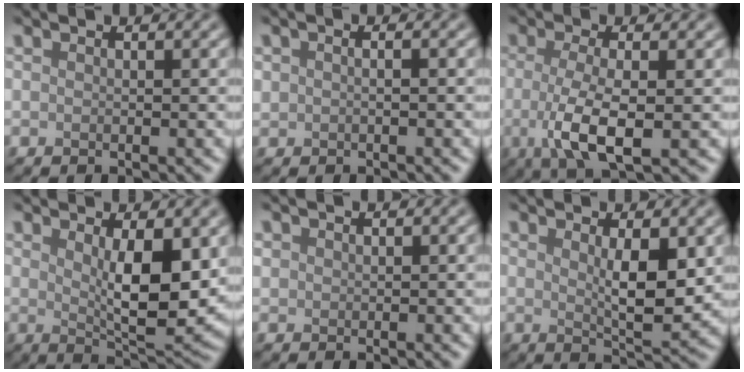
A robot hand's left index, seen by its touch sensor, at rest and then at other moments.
{"total": 1.1, "force": [0.1, 0.7, 0.8], "torque": [-0.017, -0.002, 0.000]}
{"total": 5.4, "force": [-0.8, 1.7, 5.0], "torque": [-0.103, -0.012, -0.015]}
{"total": 6.8, "force": [1.2, 2.0, 6.3], "torque": [-0.100, -0.016, 0.027]}
{"total": 0.6, "force": [0.3, 0.5, 0.0], "torque": [0.004, 0.000, 0.006]}
{"total": 4.0, "force": [0.9, 1.0, 3.8], "torque": [-0.062, -0.009, 0.020]}